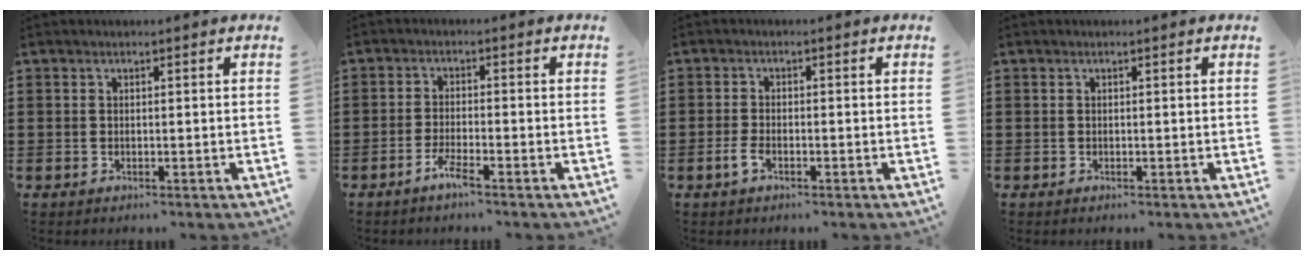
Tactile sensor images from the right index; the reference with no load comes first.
{"total": 2.9, "force": [-2.1, 0.2, 2.0], "torque": [-0.049, -0.002, -0.043]}
{"total": 2.1, "force": [-1.1, 0.9, 1.6], "torque": [-0.045, -0.004, -0.024]}
{"total": 0.0}